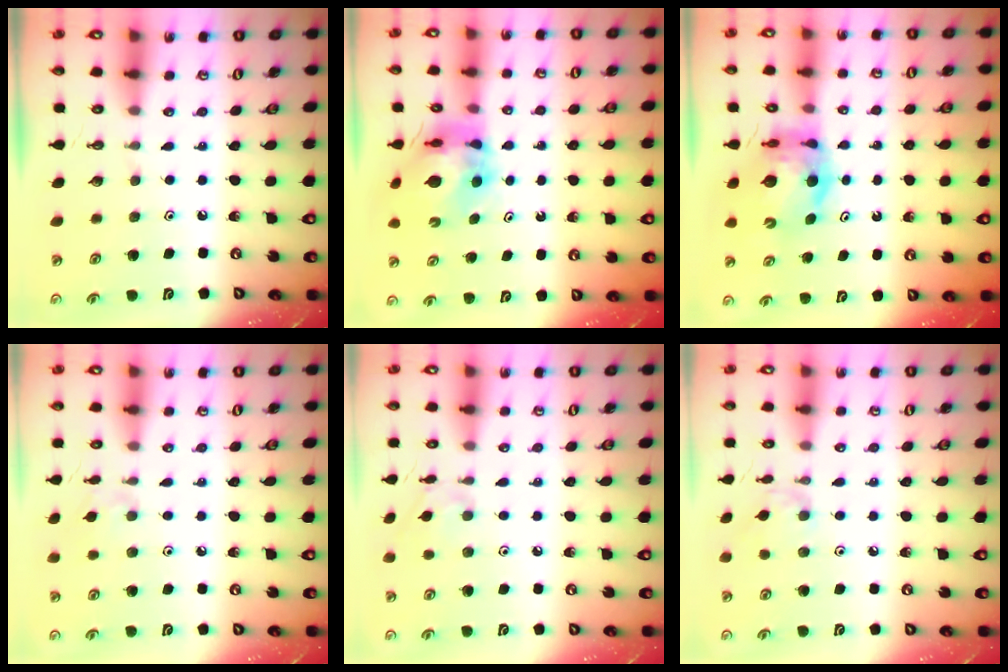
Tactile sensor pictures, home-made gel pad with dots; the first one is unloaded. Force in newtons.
{"total": 11.5, "press": 11.4, "slide": 1.3}
{"total": 9.7, "press": 9.7, "slide": 1.2}
{"total": 1.9, "press": 1.9, "slide": 0.4}
{"total": 4.7, "press": 4.6, "slide": 0.7}
{"total": 2.8, "press": 2.7, "slide": 0.6}